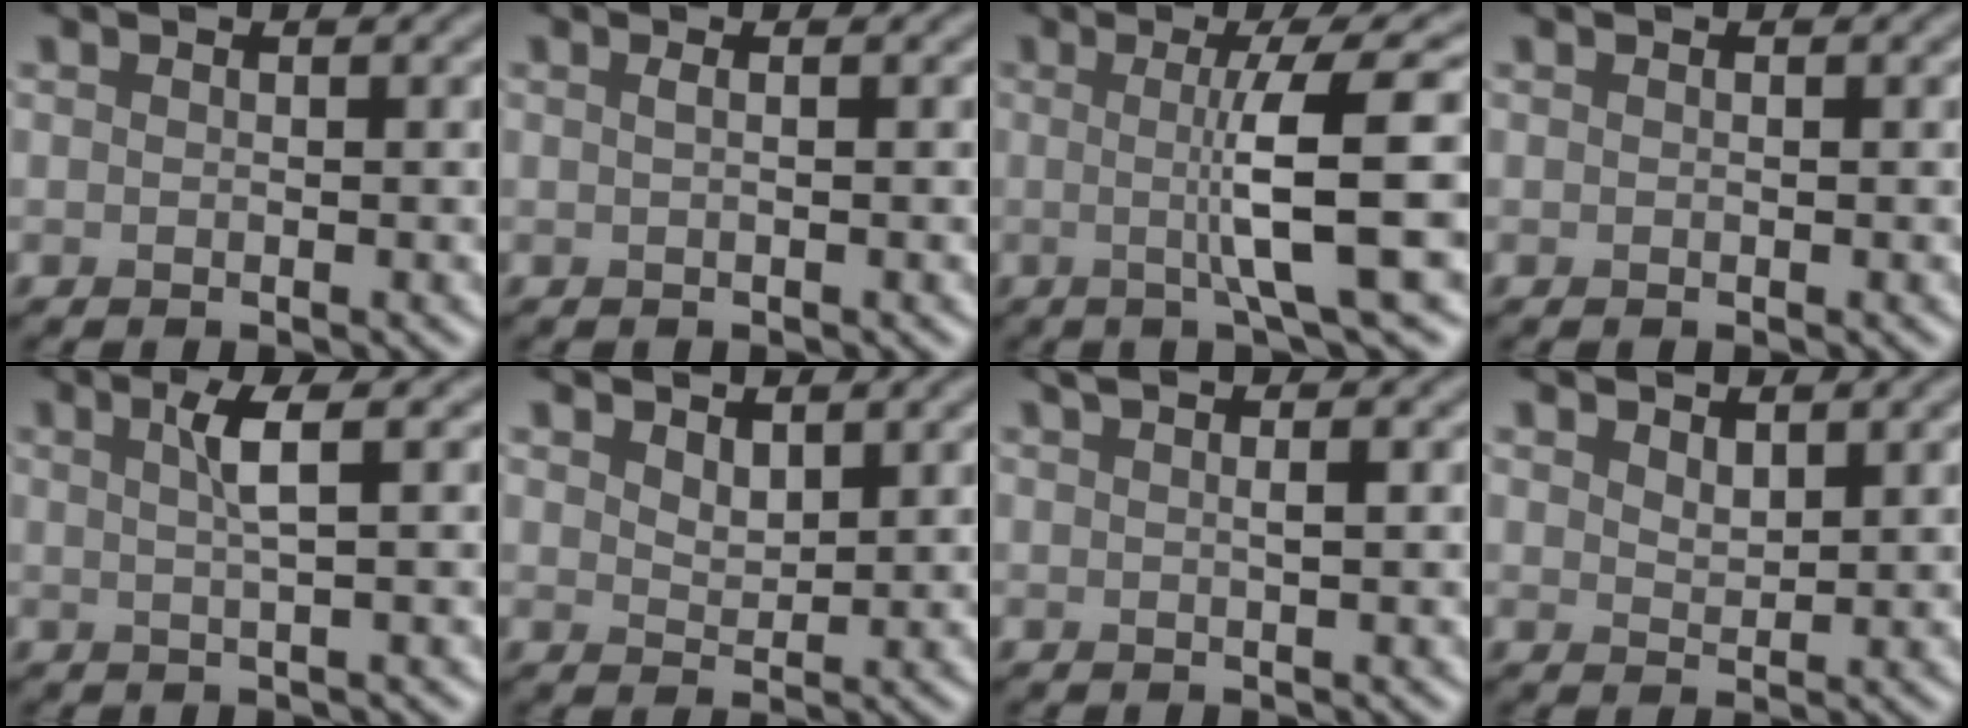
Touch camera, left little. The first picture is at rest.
{"total": 0.5, "force": [0.1, 0.2, 0.5], "torque": [-0.007, 0.004, -0.001]}
{"total": 7.8, "force": [0.0, 1.3, 7.7], "torque": [-0.113, 0.005, 0.001]}
{"total": 0.0}
{"total": 2.3, "force": [0.7, 0.4, 2.2], "torque": [-0.040, 0.003, 0.011]}
{"total": 1.6, "force": [1.3, 0.7, 0.7], "torque": [-0.015, -0.004, 0.029]}
{"total": 1.8, "force": [0.6, 0.5, 1.6], "torque": [-0.024, 0.004, 0.006]}
{"total": 1.3, "force": [1.1, 0.5, 0.4], "torque": [-0.012, -0.002, 0.025]}